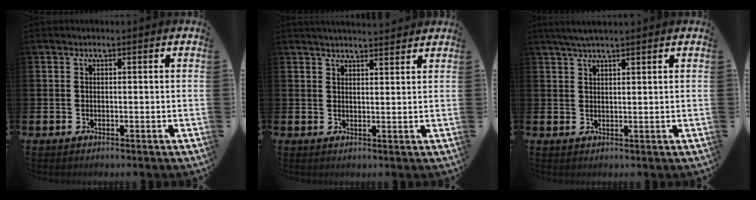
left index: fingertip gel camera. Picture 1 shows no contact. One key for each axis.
{"total": 2.9, "fx": 2.9, "fy": -0.1, "fz": 0.3, "tx": -0.010, "ty": -0.015, "tz": 0.052}
{"total": 3.1, "fx": 2.6, "fy": 0.3, "fz": 1.6, "tx": -0.034, "ty": 0.000, "tz": 0.047}